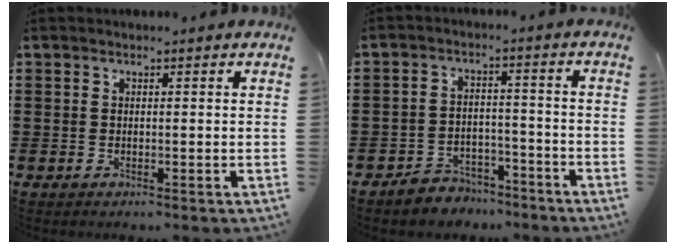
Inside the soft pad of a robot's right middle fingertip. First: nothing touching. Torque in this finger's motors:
{"motor_torque": [1.13, -0.34, 0.11, 0.07]}